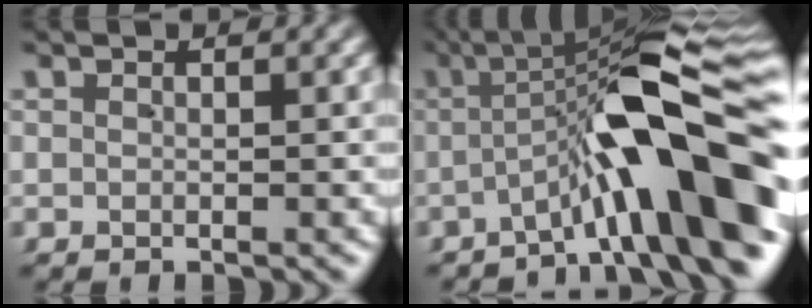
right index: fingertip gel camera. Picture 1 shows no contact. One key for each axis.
{"total": 12.3, "fx": -2.0, "fy": 2.6, "fz": 11.9, "tx": -0.151, "ty": 0.016, "tz": -0.031}